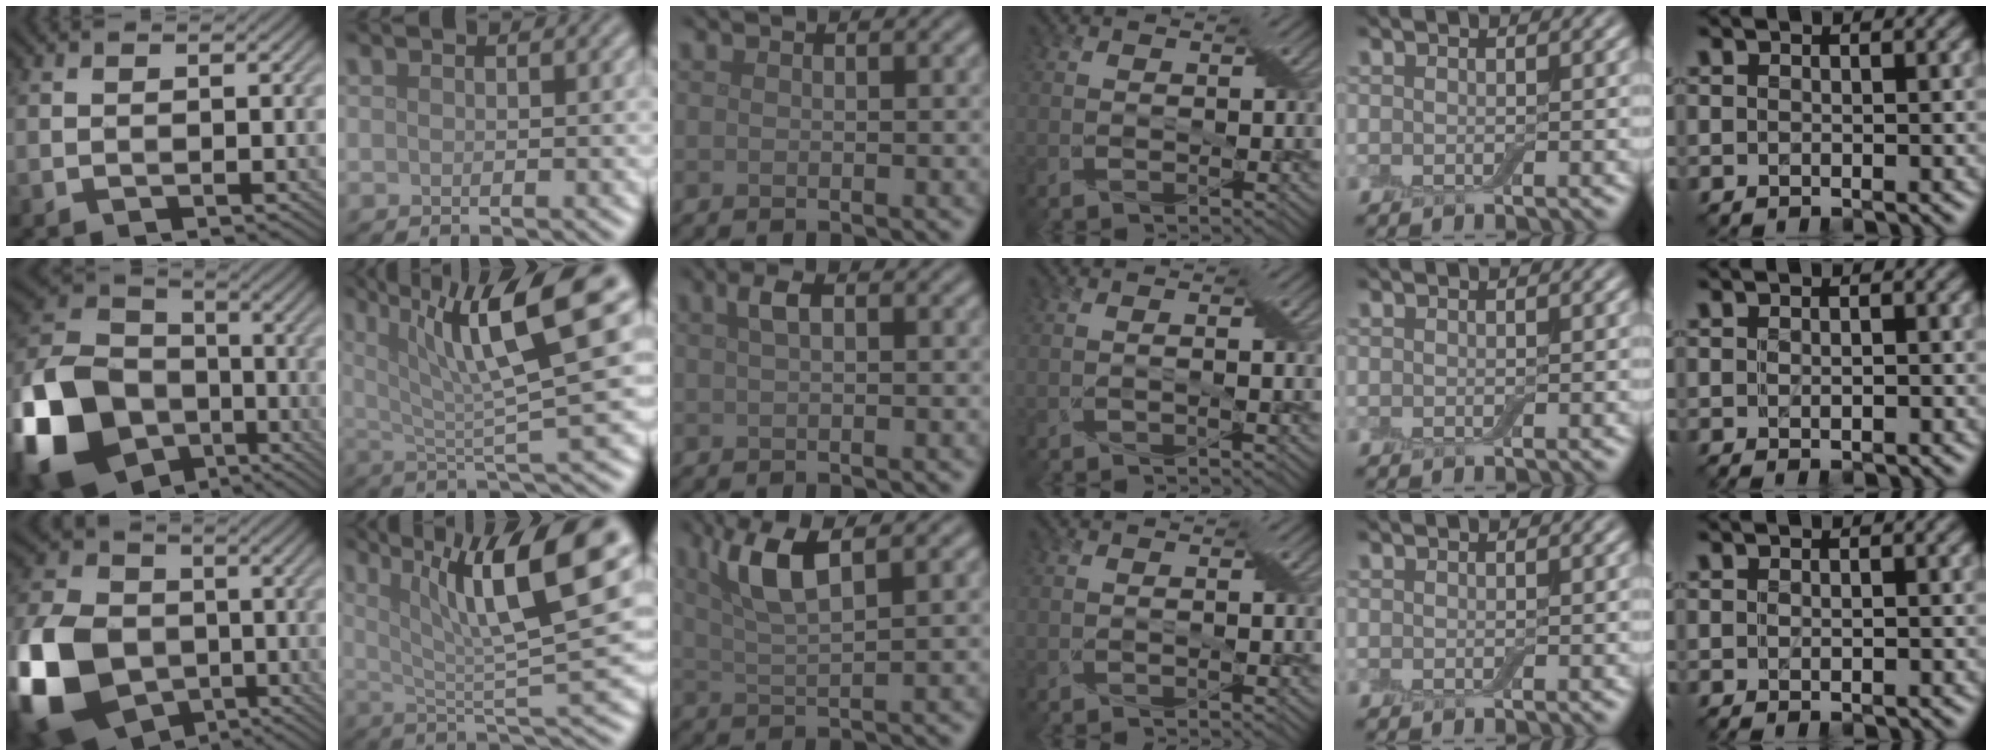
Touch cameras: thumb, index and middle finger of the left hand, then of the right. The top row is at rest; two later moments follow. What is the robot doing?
{"motion": "open", "object": "airpods case & airpods"}